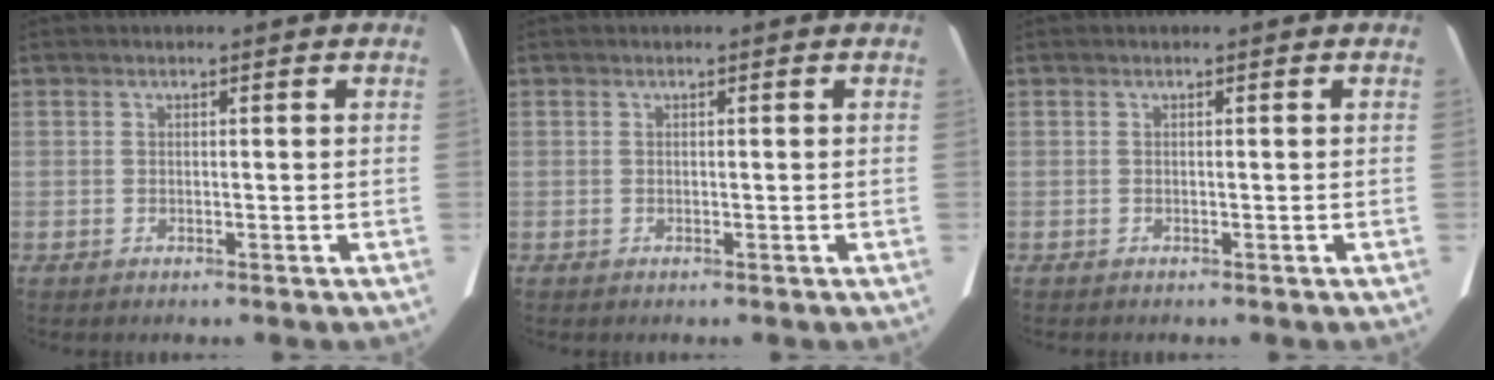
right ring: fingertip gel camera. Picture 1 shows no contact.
{"total": 0.0}
{"total": 0.0}